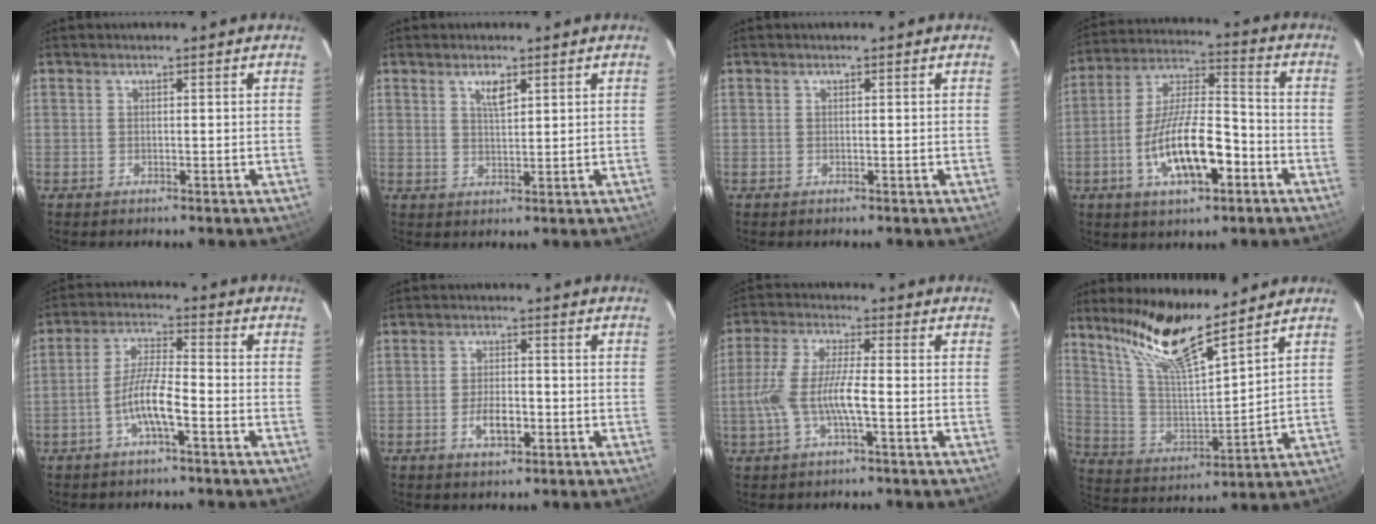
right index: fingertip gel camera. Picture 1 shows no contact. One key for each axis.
{"total": 3.1, "fx": 1.7, "fy": 1.1, "fz": 2.3, "tx": -0.037, "ty": -0.001, "tz": 0.032}
{"total": 0.0}
{"total": 15.5, "fx": -6.0, "fy": 5.4, "fz": 13.3, "tx": -0.255, "ty": 0.004, "tz": -0.102}
{"total": 7.3, "fx": -3.3, "fy": 0.9, "fz": 6.5, "tx": -0.133, "ty": 0.007, "tz": -0.061}
{"total": 5.1, "fx": -2.0, "fy": 2.2, "fz": 4.1, "tx": -0.084, "ty": 0.000, "tz": -0.031}
{"total": 9.5, "fx": -2.2, "fy": 1.7, "fz": 9.1, "tx": -0.193, "ty": 0.000, "tz": -0.040}
{"total": 15.4, "fx": 11.9, "fy": 1.9, "fz": 9.7, "tx": -0.179, "ty": -0.005, "tz": 0.233}